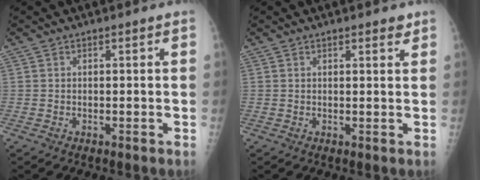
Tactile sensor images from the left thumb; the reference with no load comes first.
{"total": 1.9, "force": [1.5, 0.5, 1.1], "torque": [-0.011, -0.007, 0.017]}